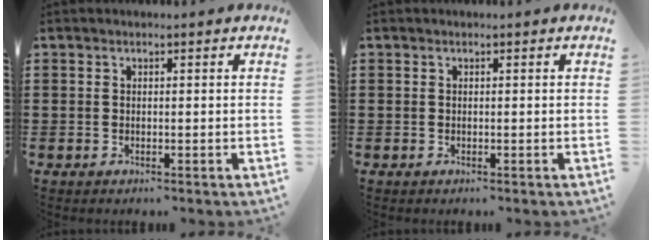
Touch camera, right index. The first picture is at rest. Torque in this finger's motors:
{"motor_torque": [0.00, 0.00, 0.00, 0.00]}